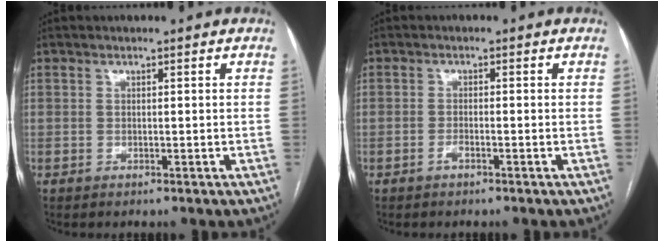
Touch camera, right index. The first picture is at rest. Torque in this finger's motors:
{"motor_torque": [0.00, -0.01, 0.02, 0.02]}